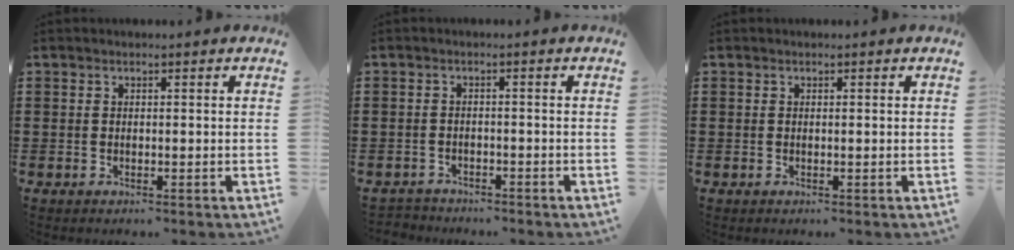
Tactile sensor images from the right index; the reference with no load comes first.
{"total": 1.7, "force": [-1.7, 0.4, -0.2], "torque": [-0.002, 0.003, -0.039]}
{"total": 0.0}